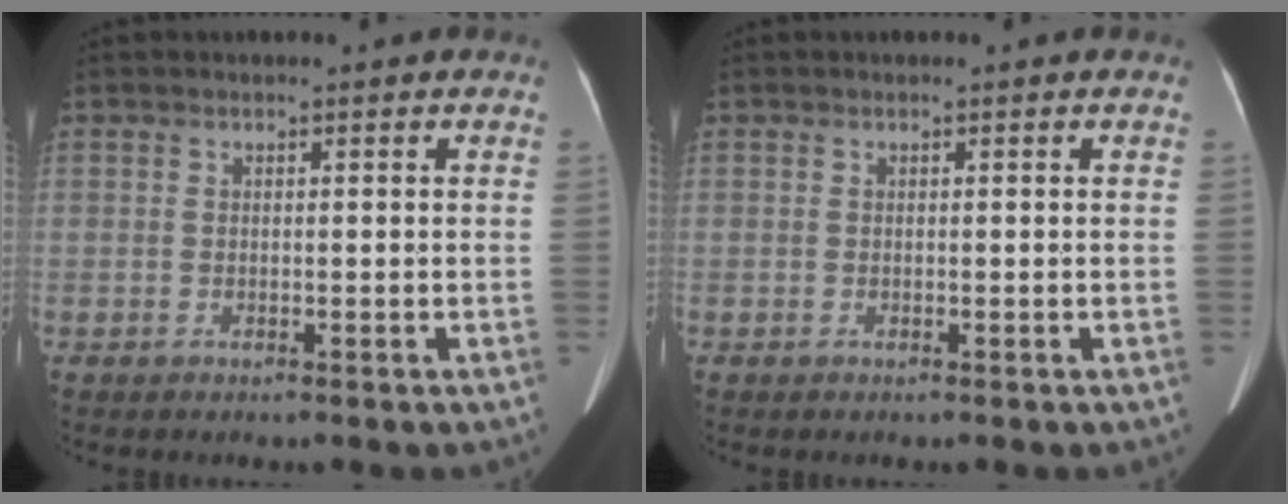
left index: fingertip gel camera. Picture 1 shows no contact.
{"total": 0.0}